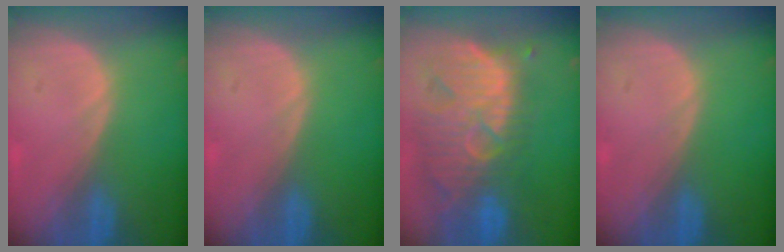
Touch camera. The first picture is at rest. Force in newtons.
{"total": 0.0}
{"total": 13.0, "press": 11.3, "slide": 6.5}
{"total": 0.0}